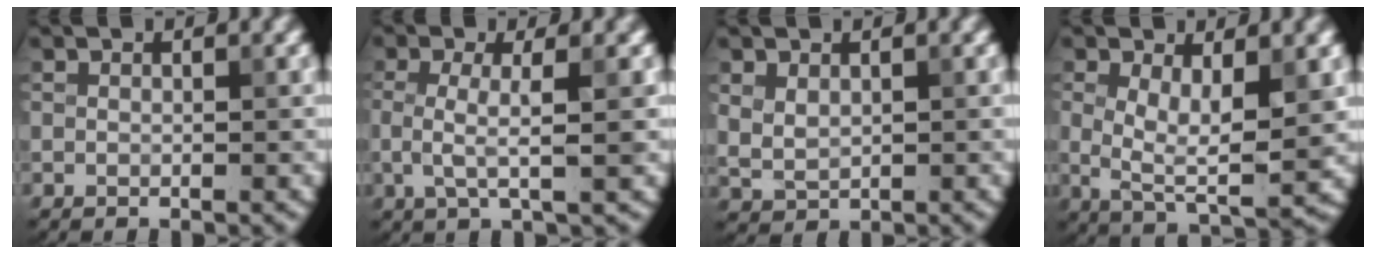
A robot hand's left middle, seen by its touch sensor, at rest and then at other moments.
{"total": 3.3, "force": [-0.3, 0.6, 3.3], "torque": [-0.071, -0.004, -0.006]}
{"total": 2.0, "force": [0.6, 1.4, 1.3], "torque": [-0.035, -0.002, 0.020]}
{"total": 5.6, "force": [0.5, 2.3, 5.1], "torque": [-0.104, -0.009, 0.010]}